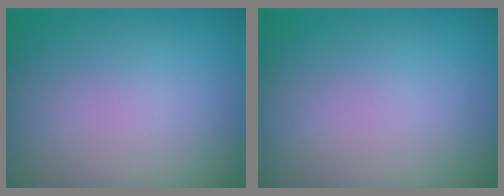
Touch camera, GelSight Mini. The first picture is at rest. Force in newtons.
{"total": 0.0}